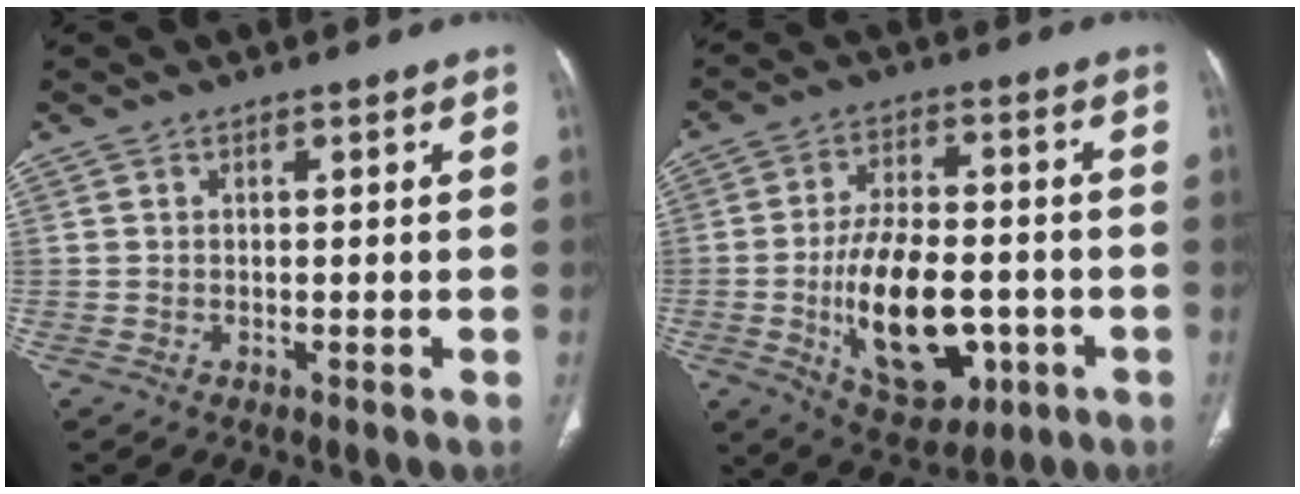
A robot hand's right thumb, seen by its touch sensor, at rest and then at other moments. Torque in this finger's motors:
{"motor_torque": [3.12, 1.84, 1.70, -0.82, 0.19]}